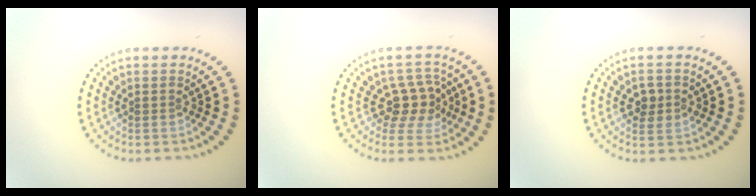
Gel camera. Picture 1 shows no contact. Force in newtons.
{"total": 3.4, "press": 3.0, "slide": 1.5}
{"total": 1.9, "press": 1.9, "slide": 0.2}